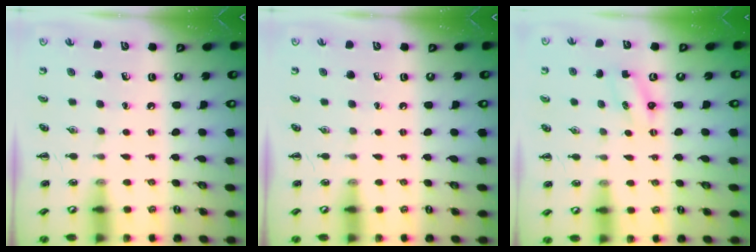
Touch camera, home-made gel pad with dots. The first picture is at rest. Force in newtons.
{"total": 0.0}
{"total": 2.4, "press": 2.4, "slide": 0.6}